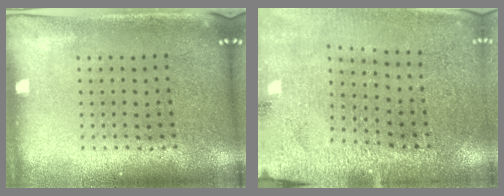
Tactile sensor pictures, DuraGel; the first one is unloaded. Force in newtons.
{"total": 2.9, "press": 2.9, "slide": 0.2}